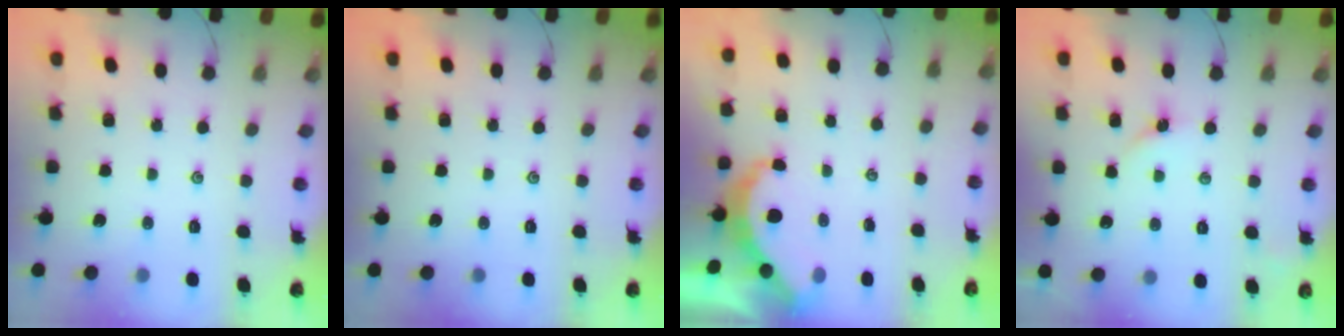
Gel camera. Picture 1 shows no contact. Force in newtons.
{"total": 0.0}
{"total": 5.1, "press": 5.1, "slide": 0.4}
{"total": 2.3, "press": 2.3, "slide": 0.4}